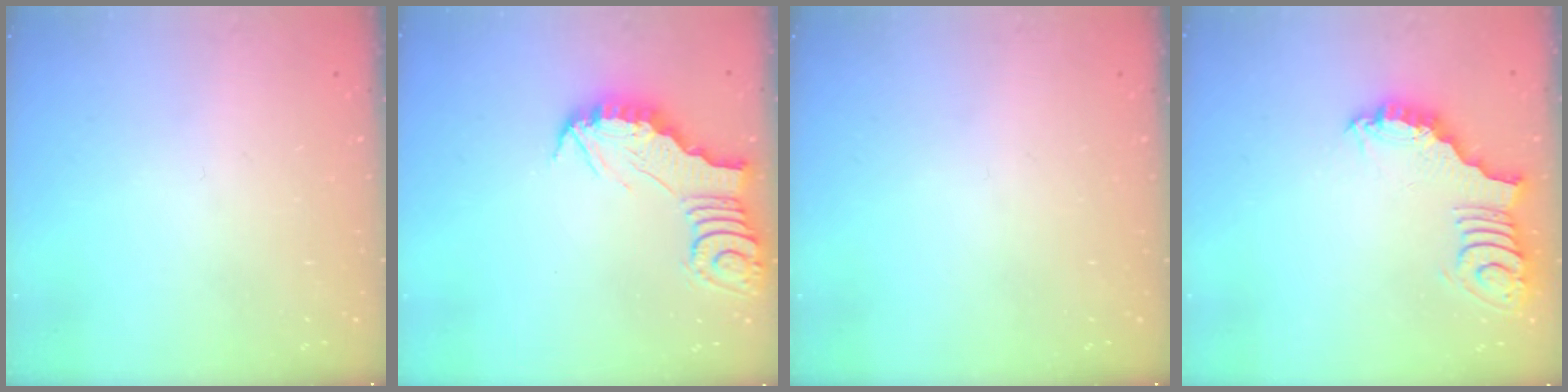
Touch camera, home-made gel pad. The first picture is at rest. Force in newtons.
{"total": 3.0, "press": 2.9, "slide": 0.3}
{"total": 0.0}
{"total": 3.2, "press": 3.1, "slide": 0.6}